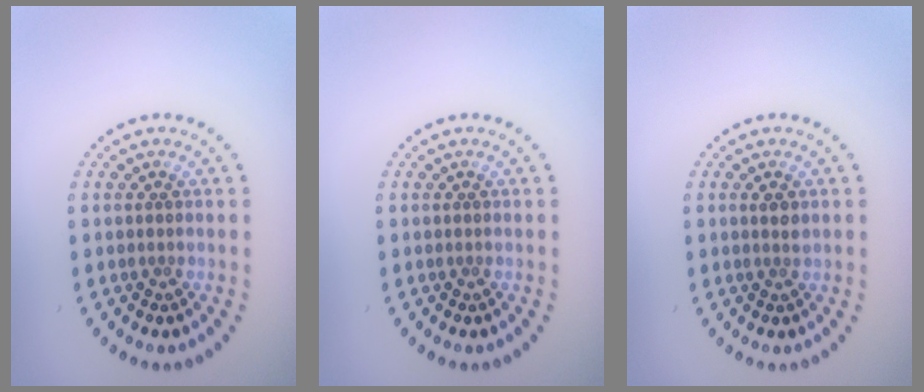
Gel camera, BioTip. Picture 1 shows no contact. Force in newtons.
{"total": 0.0}
{"total": 1.0, "press": 0.8, "slide": 0.5}